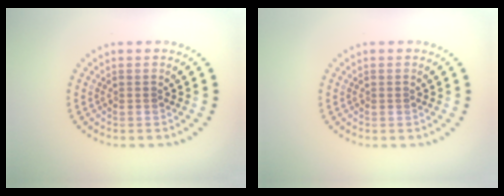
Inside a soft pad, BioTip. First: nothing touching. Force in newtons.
{"total": 0.0}